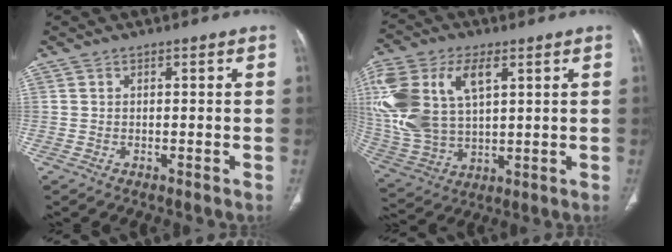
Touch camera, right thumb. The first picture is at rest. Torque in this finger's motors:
{"motor_torque": [1.66, 1.77, 1.49, 0.95, 0.68]}